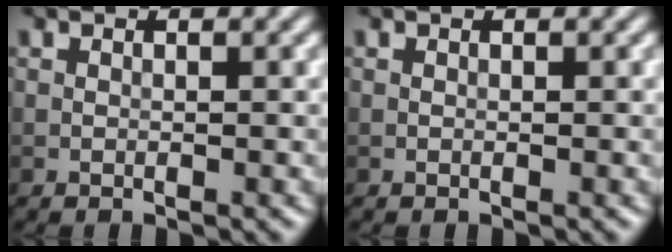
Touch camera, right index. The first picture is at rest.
{"total": 0.0}